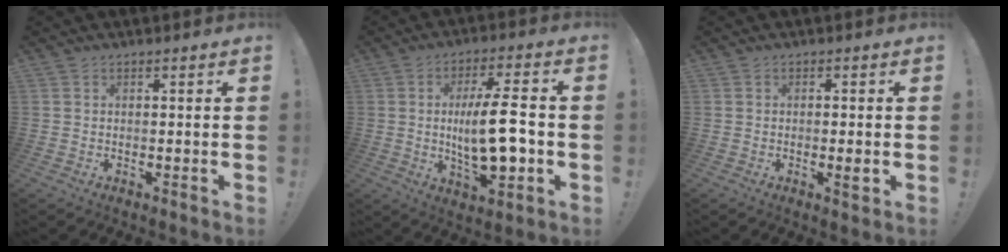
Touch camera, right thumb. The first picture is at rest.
{"total": 15.5, "force": [-0.7, 4.4, 14.8], "torque": [-0.260, -0.007, -0.022]}
{"total": 2.6, "force": [-0.7, 0.3, 2.5], "torque": [-0.034, 0.000, -0.012]}